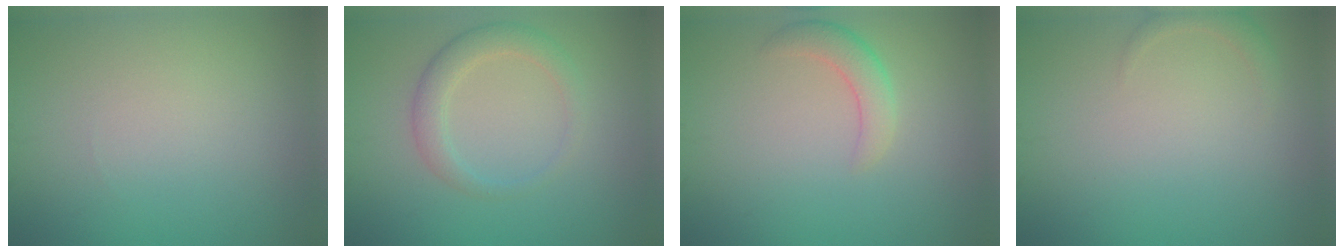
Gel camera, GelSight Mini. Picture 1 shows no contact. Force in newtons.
{"total": 2.6, "press": 2.6, "slide": 0.4}
{"total": 2.4, "press": 2.4, "slide": 0.2}
{"total": 1.2, "press": 1.2, "slide": 0.1}